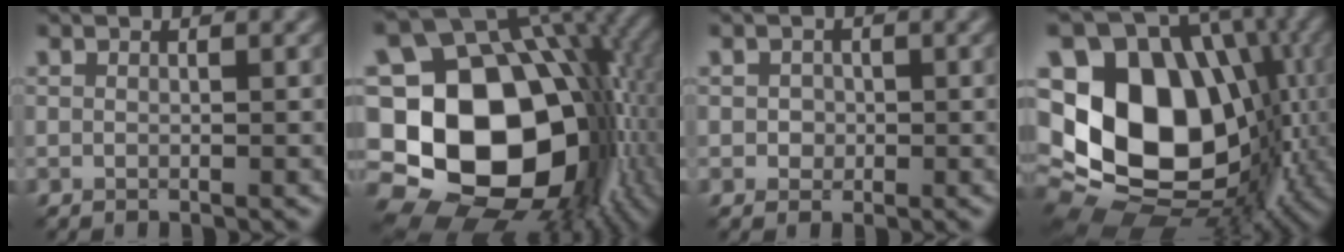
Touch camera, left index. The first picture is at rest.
{"total": 21.1, "force": [-2.3, 15.9, 13.7], "torque": [-0.238, -0.012, -0.037]}
{"total": 1.0, "force": [0.0, 0.9, 0.3], "torque": [-0.002, -0.002, 0.000]}
{"total": 17.9, "force": [-0.4, 13.2, 12.0], "torque": [-0.223, -0.015, 0.007]}